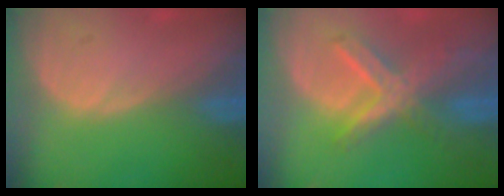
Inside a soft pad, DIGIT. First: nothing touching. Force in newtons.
{"total": 7.2, "press": 6.4, "slide": 3.4}